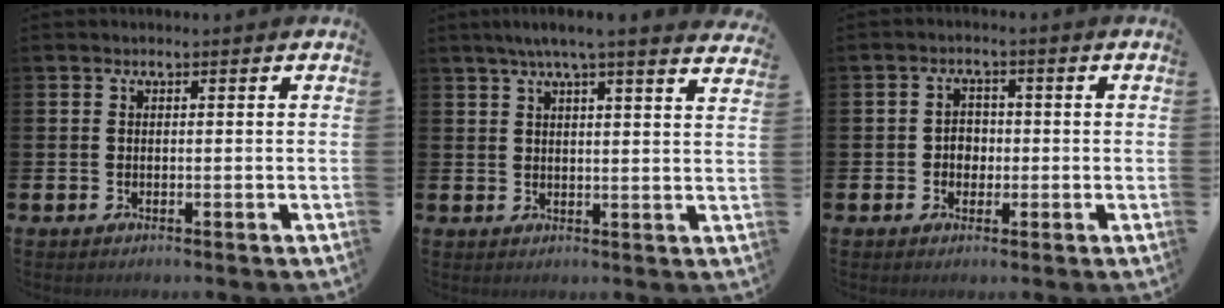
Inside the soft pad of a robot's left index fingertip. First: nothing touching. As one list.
[{"total": 4.9, "force": [4.3, -0.5, 2.2], "torque": [-0.052, -0.013, 0.076]}, {"total": 2.7, "force": [-0.4, 2.4, 1.2], "torque": [-0.015, 0.004, -0.015]}]